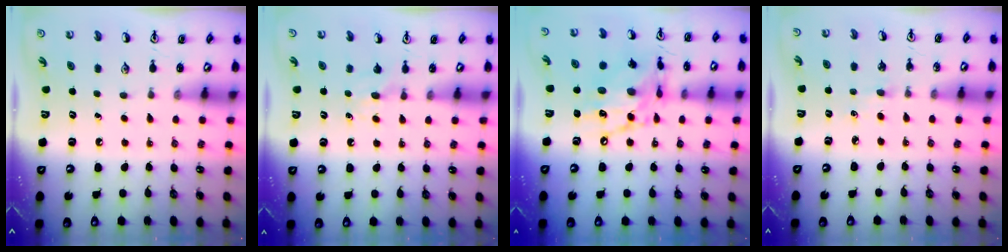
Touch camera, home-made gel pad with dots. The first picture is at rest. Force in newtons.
{"total": 4.4, "press": 4.3, "slide": 0.5}
{"total": 14.4, "press": 14.4, "slide": 1.1}
{"total": 2.0, "press": 2.0, "slide": 0.3}